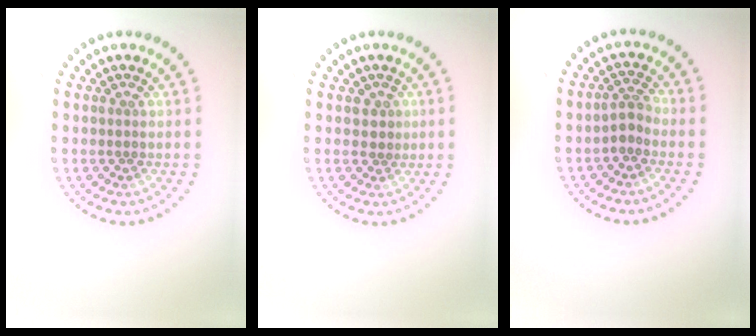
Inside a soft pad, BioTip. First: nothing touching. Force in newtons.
{"total": 1.0, "press": 0.9, "slide": 0.4}
{"total": 1.6, "press": 1.3, "slide": 1.0}